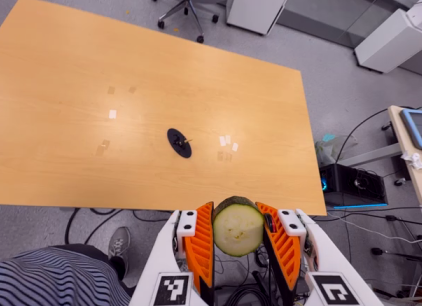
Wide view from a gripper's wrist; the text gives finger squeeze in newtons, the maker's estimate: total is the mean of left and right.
{"total": 9.8, "left": 8.7, "right": 10.9}